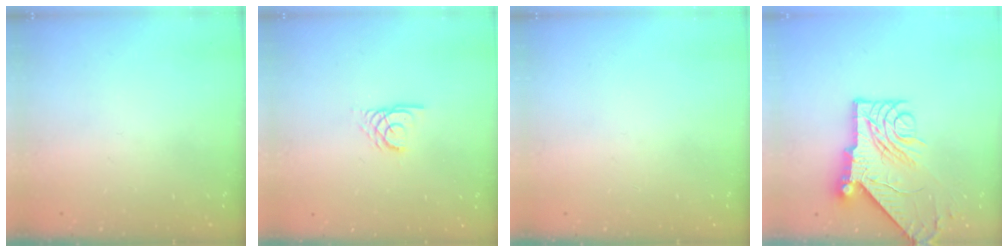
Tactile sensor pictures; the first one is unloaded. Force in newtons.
{"total": 2.3, "press": 2.3, "slide": 0.1}
{"total": 0.0}
{"total": 13.5, "press": 13.4, "slide": 1.7}